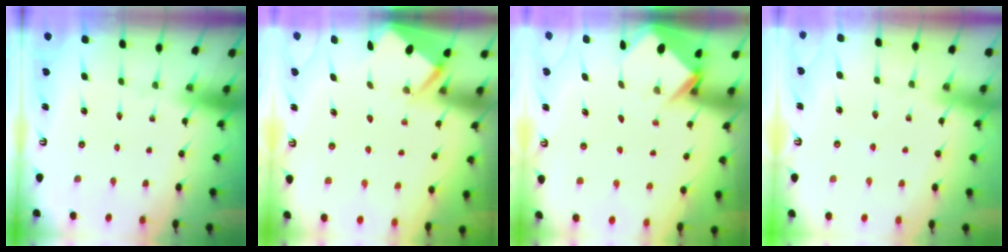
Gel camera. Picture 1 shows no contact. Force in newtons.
{"total": 2.8, "press": 2.8, "slide": 0.3}
{"total": 3.8, "press": 3.8, "slide": 0.2}
{"total": 2.5, "press": 2.4, "slide": 0.5}